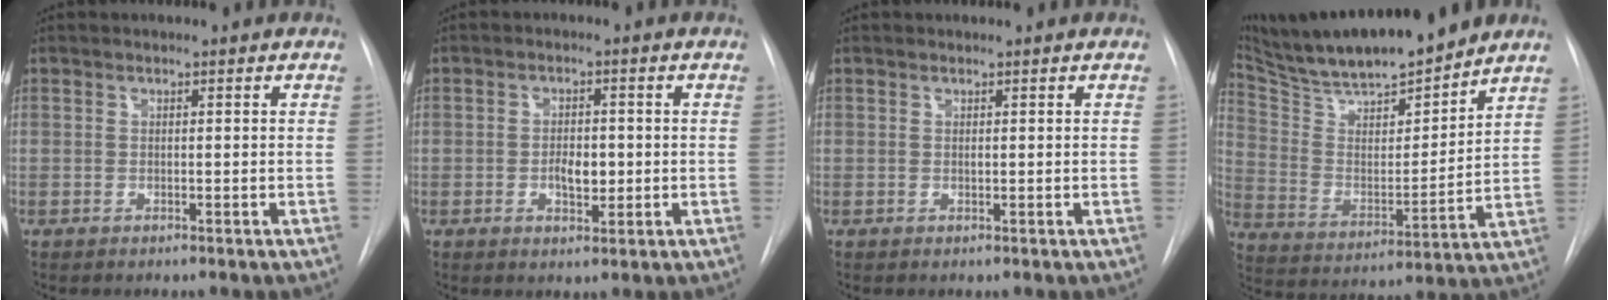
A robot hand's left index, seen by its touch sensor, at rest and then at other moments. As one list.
[{"total": 3.6, "force": [-0.5, 1.9, 3.0], "torque": [-0.047, 0.002, -0.004]}, {"total": 0.0}, {"total": 16.7, "force": [15.0, 2.0, 7.1], "torque": [-0.128, 0.004, 0.262]}]